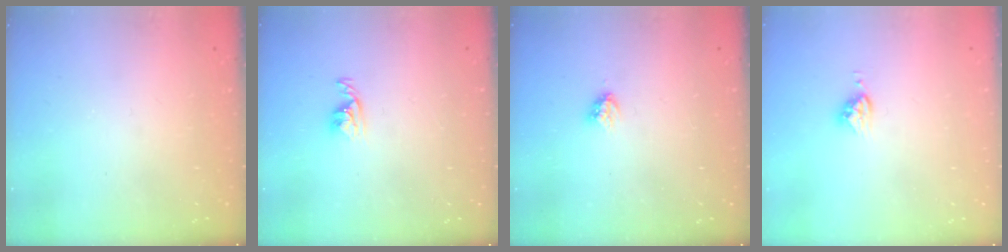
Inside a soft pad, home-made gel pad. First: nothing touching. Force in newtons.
{"total": 3.5, "press": 3.5, "slide": 0.5}
{"total": 3.0, "press": 3.0, "slide": 0.2}
{"total": 5.3, "press": 5.3, "slide": 0.3}